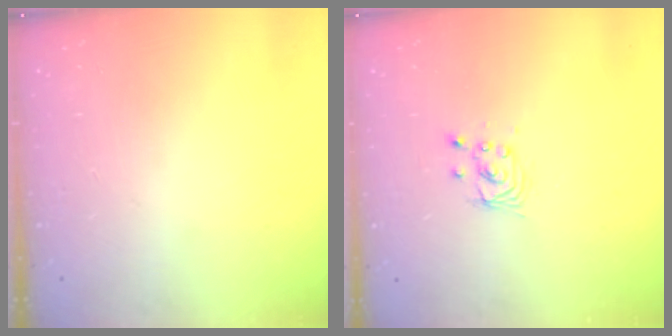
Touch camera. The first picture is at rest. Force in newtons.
{"total": 2.9, "press": 2.9, "slide": 0.2}